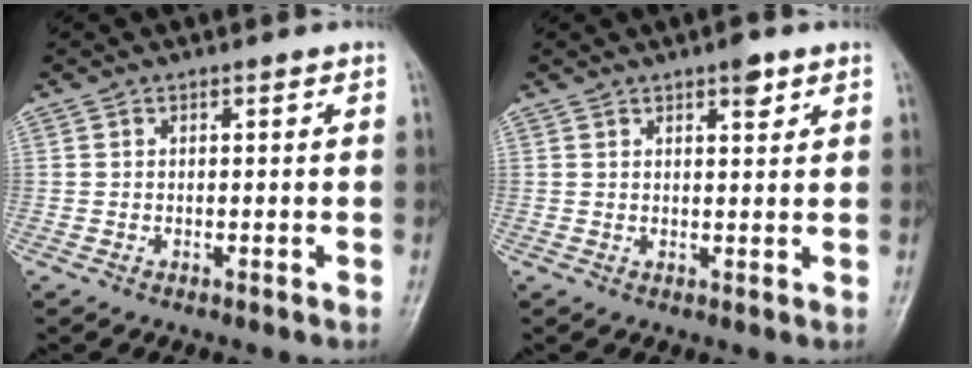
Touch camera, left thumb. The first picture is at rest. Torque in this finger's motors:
{"motor_torque": [0.48, 0.23, 0.24, -0.35, 0.00]}